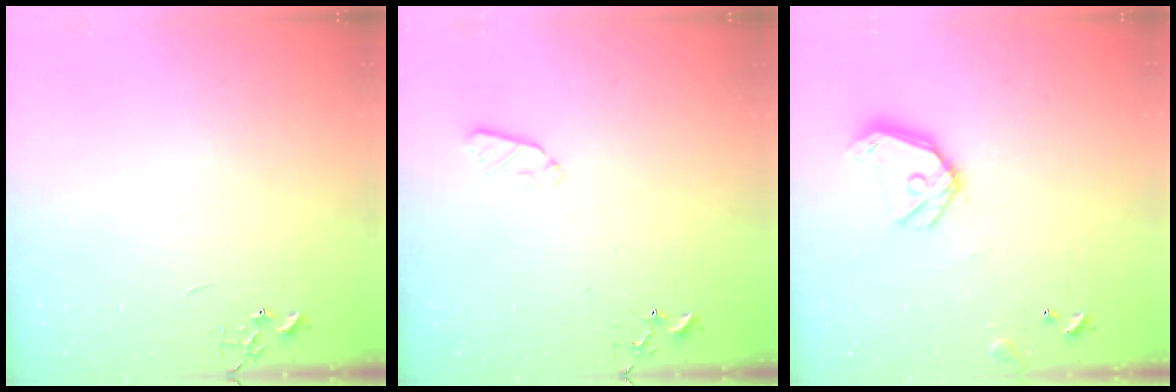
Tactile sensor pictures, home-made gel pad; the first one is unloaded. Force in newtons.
{"total": 4.2, "press": 4.1, "slide": 1.0}
{"total": 13.0, "press": 12.9, "slide": 1.9}